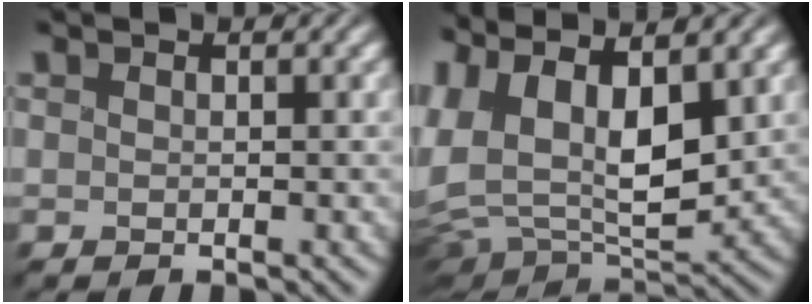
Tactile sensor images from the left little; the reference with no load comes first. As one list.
[{"total": 11.8, "force": [3.2, 5.7, 9.9], "torque": [-0.221, 0.003, 0.050]}]